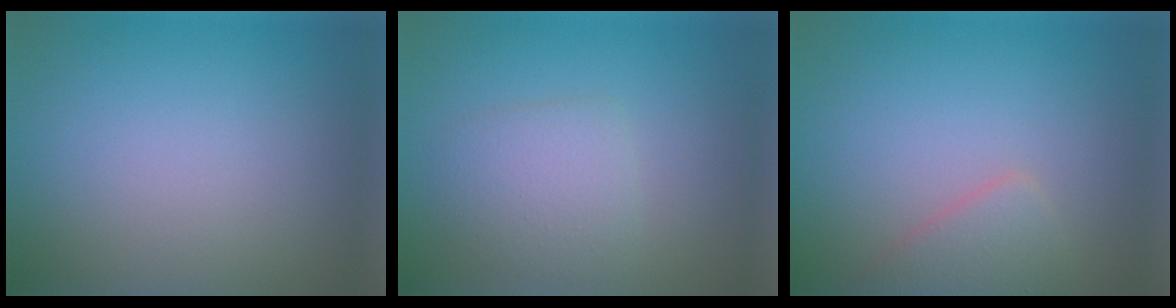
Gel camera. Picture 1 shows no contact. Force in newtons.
{"total": 2.9, "press": 2.9, "slide": 0.2}
{"total": 2.6, "press": 2.6, "slide": 0.0}